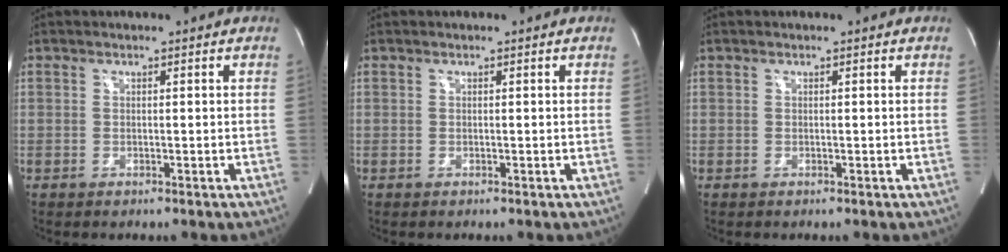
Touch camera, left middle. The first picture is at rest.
{"total": 0.0}
{"total": 0.0}